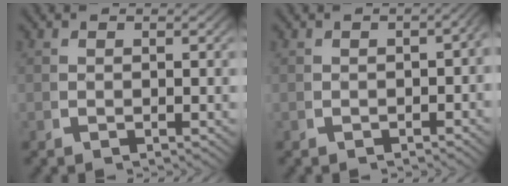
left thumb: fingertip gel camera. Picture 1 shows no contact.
{"total": 2.0, "force": [-0.9, 1.1, 1.4], "torque": [-0.015, 0.003, -0.013]}